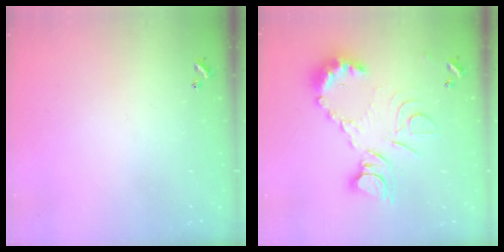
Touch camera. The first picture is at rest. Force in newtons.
{"total": 13.9, "press": 13.7, "slide": 2.0}